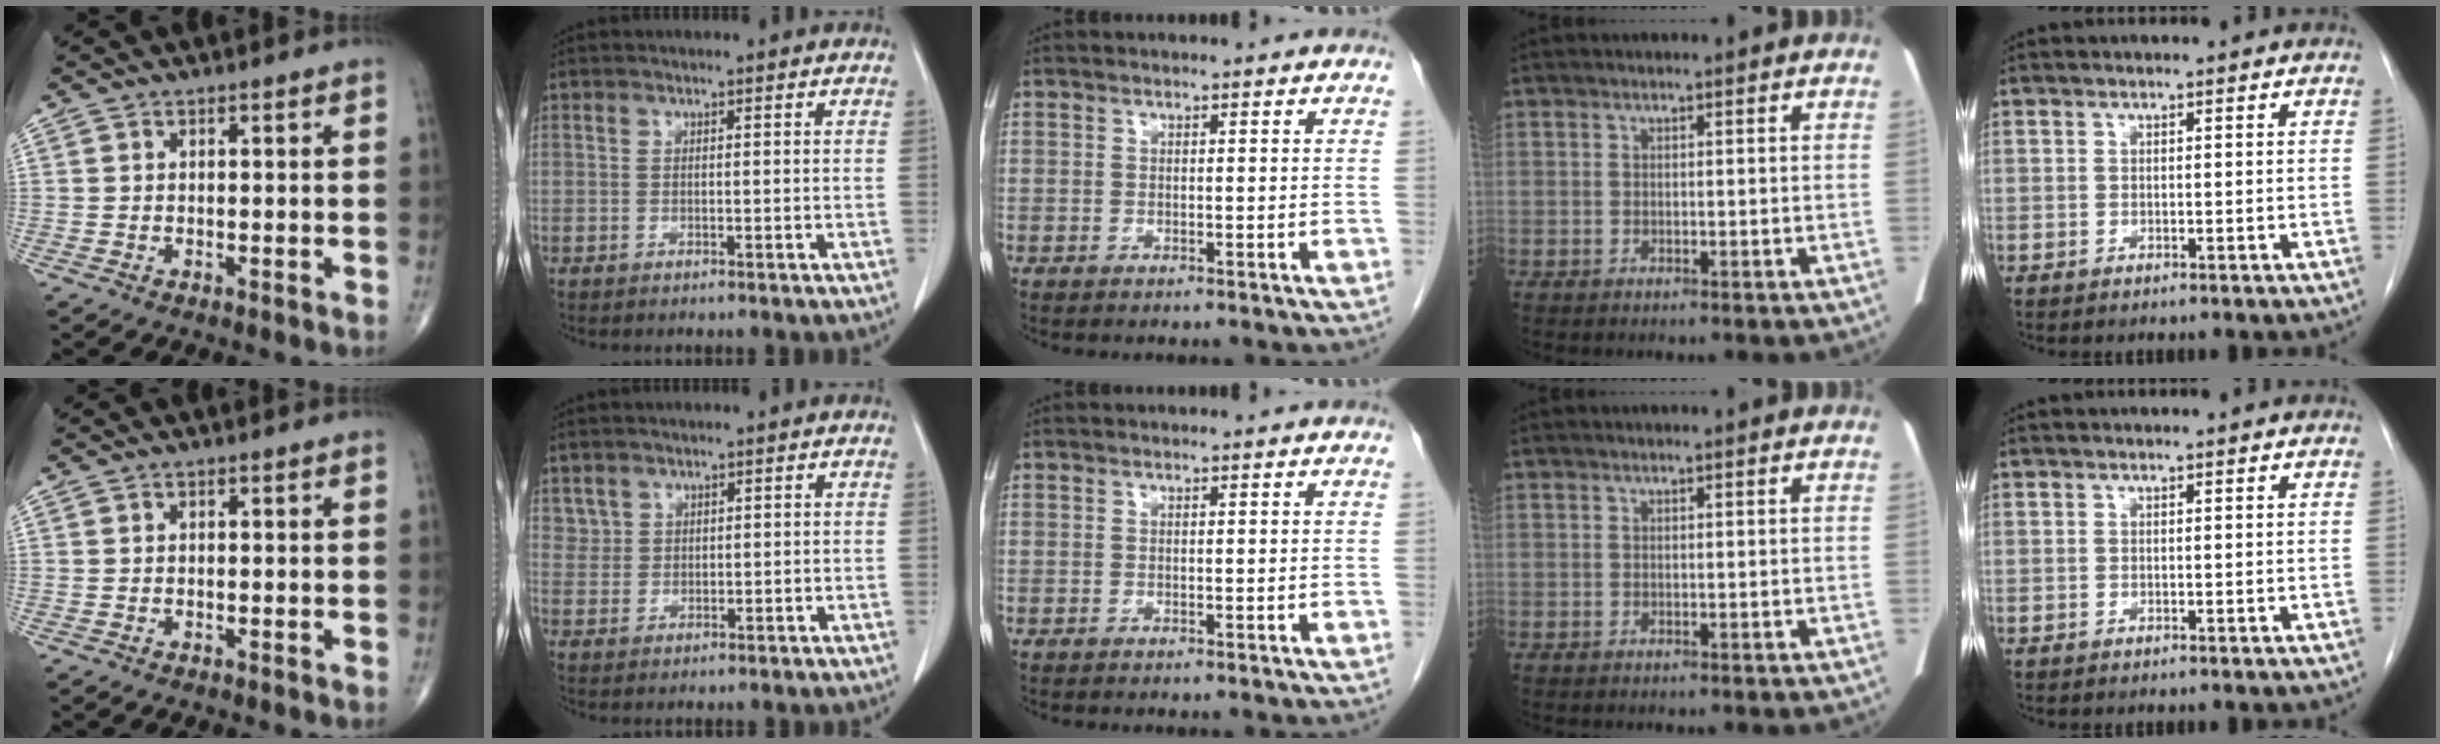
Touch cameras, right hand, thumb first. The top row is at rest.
{"index": {"total": 2.2, "force": [1.4, 1.7, -0.1], "torque": [0.019, 0.005, 0.021]}}